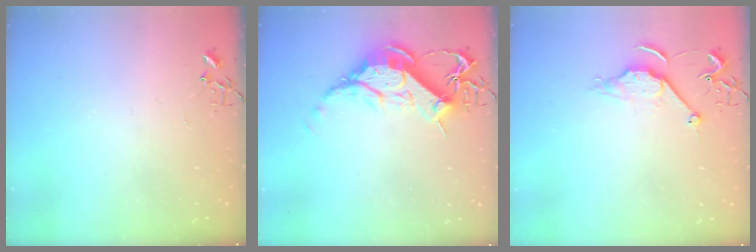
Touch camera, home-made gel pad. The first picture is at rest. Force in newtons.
{"total": 15.4, "press": 15.3, "slide": 1.4}
{"total": 8.2, "press": 8.1, "slide": 0.3}